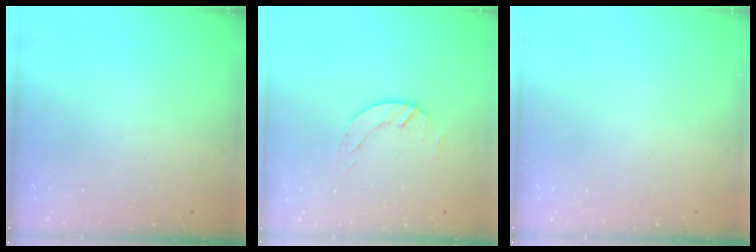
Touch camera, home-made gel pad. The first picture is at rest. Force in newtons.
{"total": 1.6, "press": 1.6, "slide": 0.3}
{"total": 0.0}